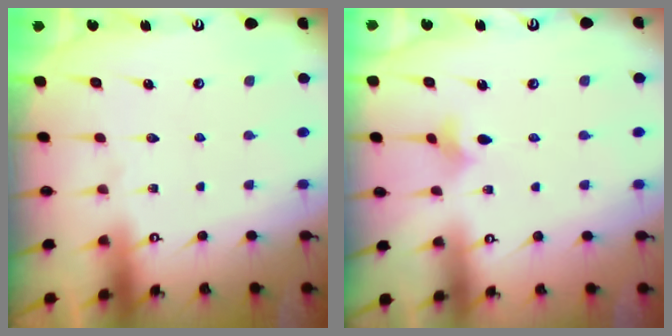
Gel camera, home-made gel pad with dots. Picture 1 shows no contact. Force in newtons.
{"total": 3.0, "press": 2.9, "slide": 0.5}